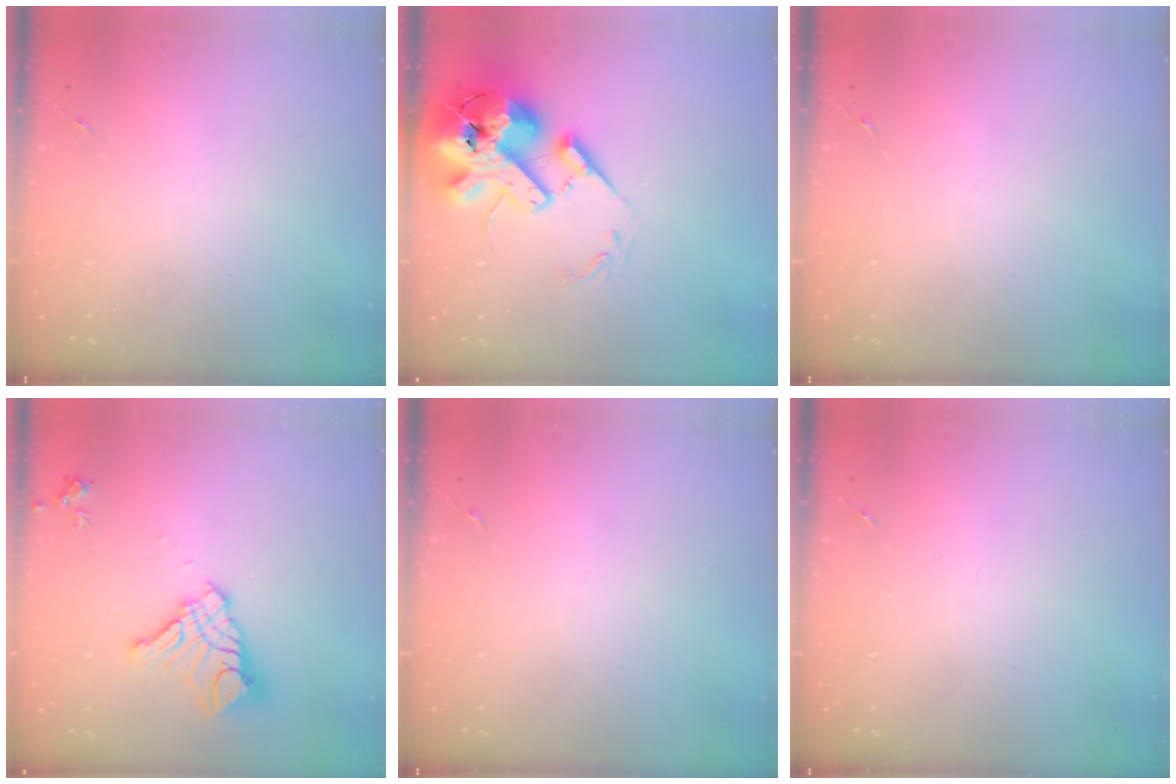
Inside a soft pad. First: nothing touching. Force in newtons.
{"total": 22.7, "press": 22.4, "slide": 3.8}
{"total": 0.0}
{"total": 14.6, "press": 14.5, "slide": 1.3}
{"total": 0.0}
{"total": 0.0}